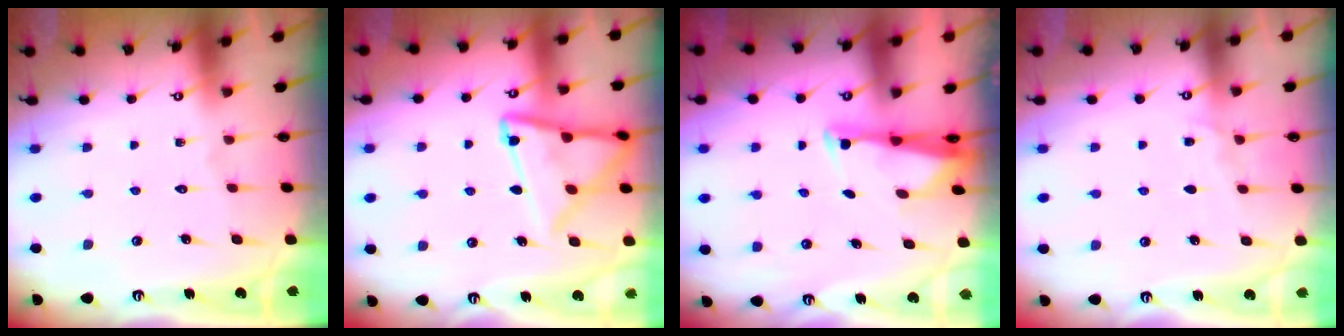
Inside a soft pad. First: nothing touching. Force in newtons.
{"total": 14.2, "press": 14.1, "slide": 1.4}
{"total": 2.8, "press": 2.7, "slide": 0.7}
{"total": 5.0, "press": 5.0, "slide": 0.6}